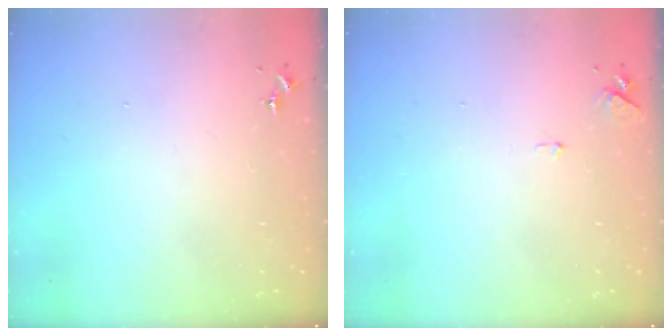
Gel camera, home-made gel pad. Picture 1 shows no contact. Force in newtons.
{"total": 5.6, "press": 5.5, "slide": 0.8}